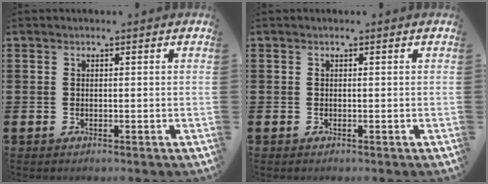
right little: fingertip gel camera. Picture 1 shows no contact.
{"total": 0.0}